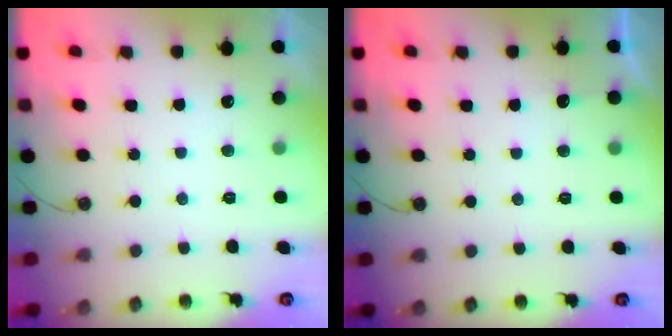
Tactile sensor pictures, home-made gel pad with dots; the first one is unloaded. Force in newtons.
{"total": 2.5, "press": 2.5, "slide": 0.3}